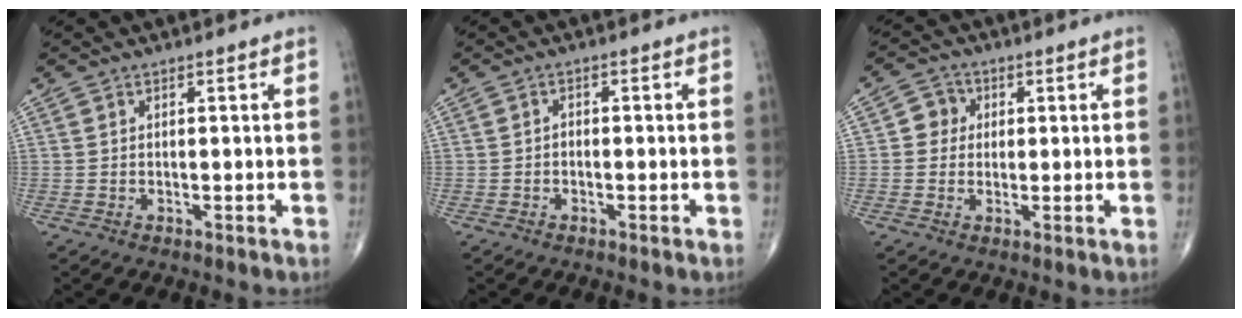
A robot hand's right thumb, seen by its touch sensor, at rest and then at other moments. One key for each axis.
{"total": 1.0, "fx": -0.5, "fy": 0.7, "fz": 0.6, "tx": -0.003, "ty": 0.005, "tz": -0.012}
{"total": 4.1, "fx": 0.6, "fy": 3.9, "fz": 1.2, "tx": 0.008, "ty": 0.006, "tz": 0.002}